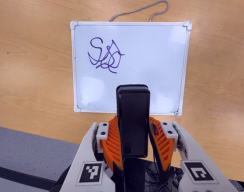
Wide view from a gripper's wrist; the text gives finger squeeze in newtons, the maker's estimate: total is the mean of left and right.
{"total": 5.0, "left": 3.8, "right": 6.2}